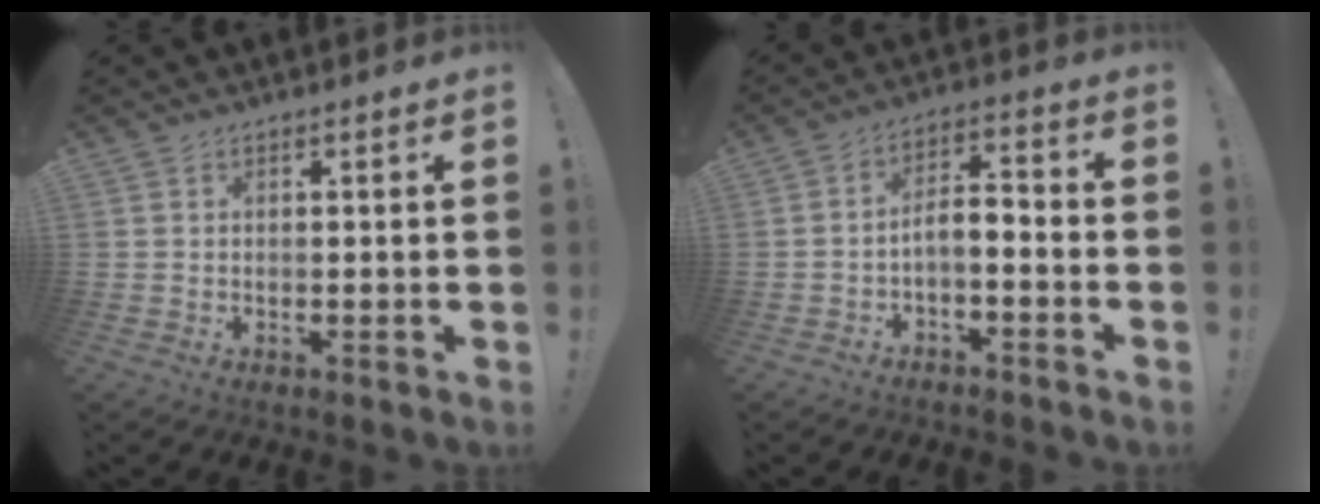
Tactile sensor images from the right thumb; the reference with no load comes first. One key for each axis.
{"total": 5.3, "fx": -3.4, "fy": 2.0, "fz": 3.6, "tx": -0.069, "ty": 0.009, "tz": -0.062}